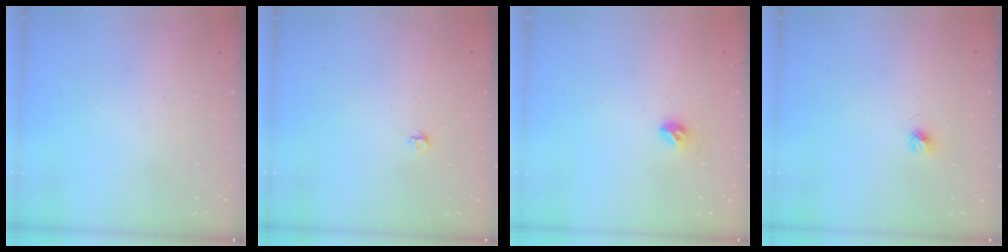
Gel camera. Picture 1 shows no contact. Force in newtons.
{"total": 3.2, "press": 3.2, "slide": 0.3}
{"total": 5.4, "press": 5.2, "slide": 1.2}
{"total": 4.1, "press": 4.0, "slide": 0.4}